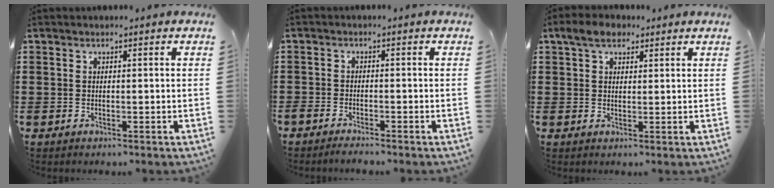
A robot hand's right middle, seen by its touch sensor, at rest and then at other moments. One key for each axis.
{"total": 1.8, "fx": -1.7, "fy": 0.2, "fz": 0.4, "tx": -0.011, "ty": -0.001, "tz": -0.035}
{"total": 3.9, "fx": 2.9, "fy": 1.9, "fz": 1.8, "tx": -0.027, "ty": 0.005, "tz": 0.049}